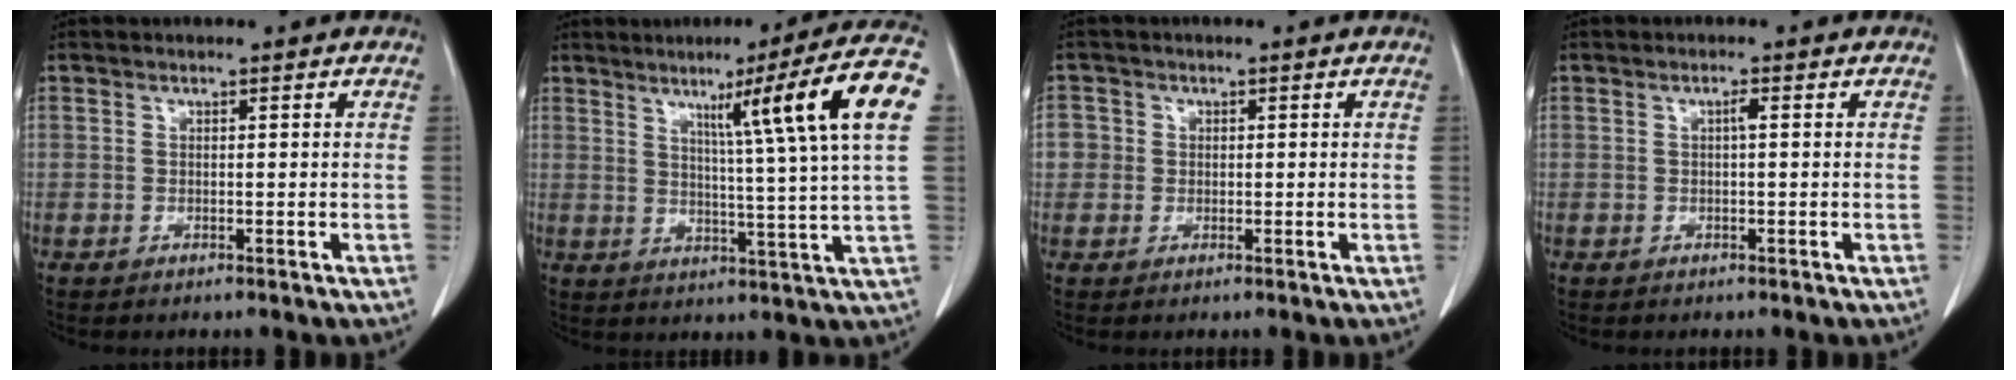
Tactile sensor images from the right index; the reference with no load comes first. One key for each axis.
{"total": 15.8, "fx": 5.2, "fy": -2.1, "fz": 14.7, "tx": -0.198, "ty": 0.006, "tz": 0.065}
{"total": 2.6, "fx": 0.1, "fy": 2.6, "fz": 0.3, "tx": 0.010, "ty": 0.006, "tz": 0.001}
{"total": 0.9, "fx": 0.1, "fy": 0.1, "fz": 0.9, "tx": -0.018, "ty": 0.002, "tz": 0.001}